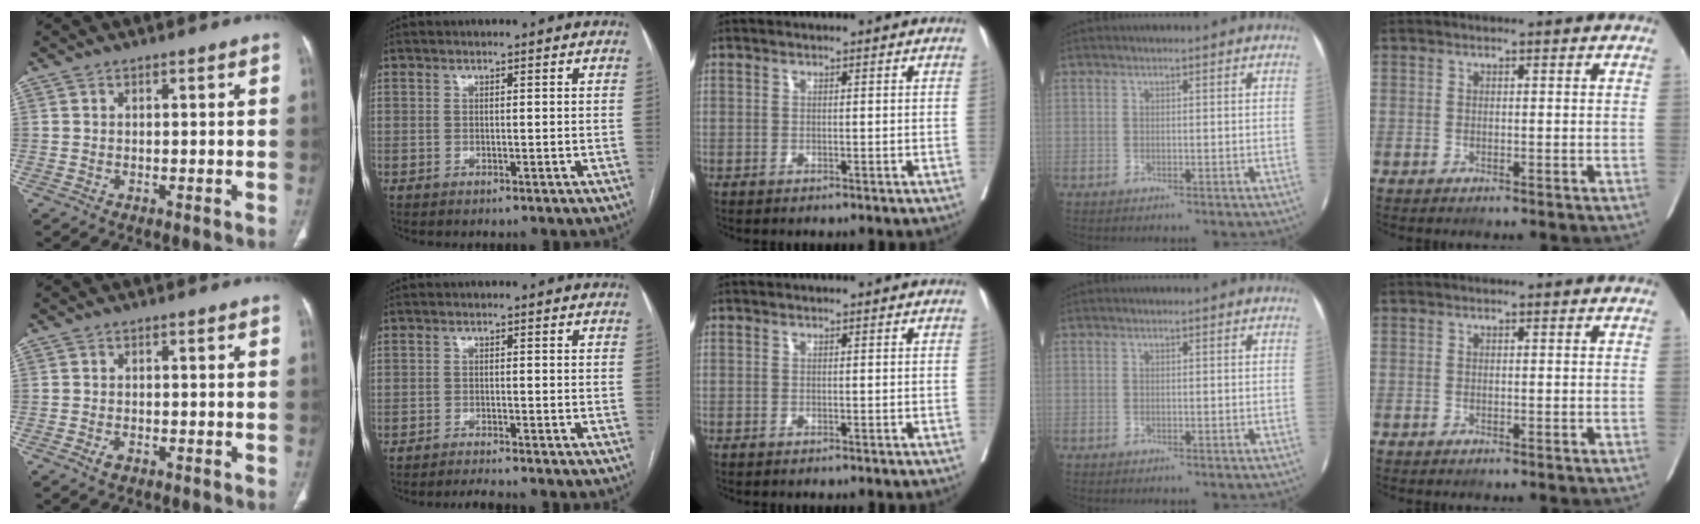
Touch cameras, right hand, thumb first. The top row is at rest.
{"thumb": {"total": 1.6, "force": [-0.9, 0.9, 0.9], "torque": [-0.022, 0.005, -0.016]}, "index": {"total": 1.8, "force": [-1.7, -0.6, 0.2], "torque": [-0.011, -0.011, -0.029]}}